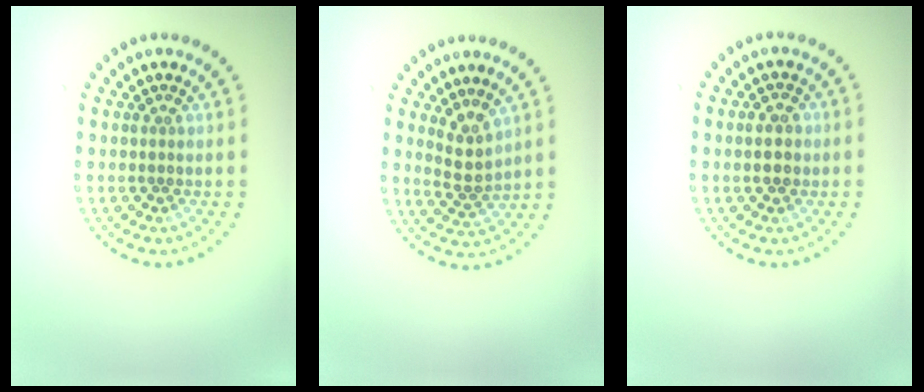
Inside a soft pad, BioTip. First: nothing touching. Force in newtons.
{"total": 2.3, "press": 1.8, "slide": 1.3}
{"total": 1.9, "press": 1.8, "slide": 0.2}